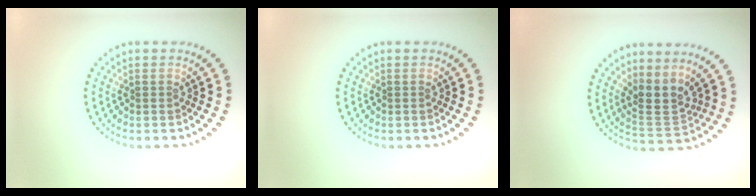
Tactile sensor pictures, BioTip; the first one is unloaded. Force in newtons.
{"total": 0.0}
{"total": 3.0, "press": 2.3, "slide": 2.0}